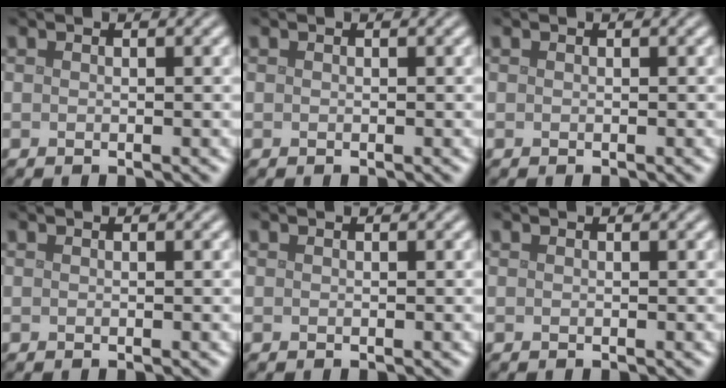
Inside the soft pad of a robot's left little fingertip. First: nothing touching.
{"total": 0.0}
{"total": 0.0}
{"total": 0.0}
{"total": 0.0}
{"total": 0.0}